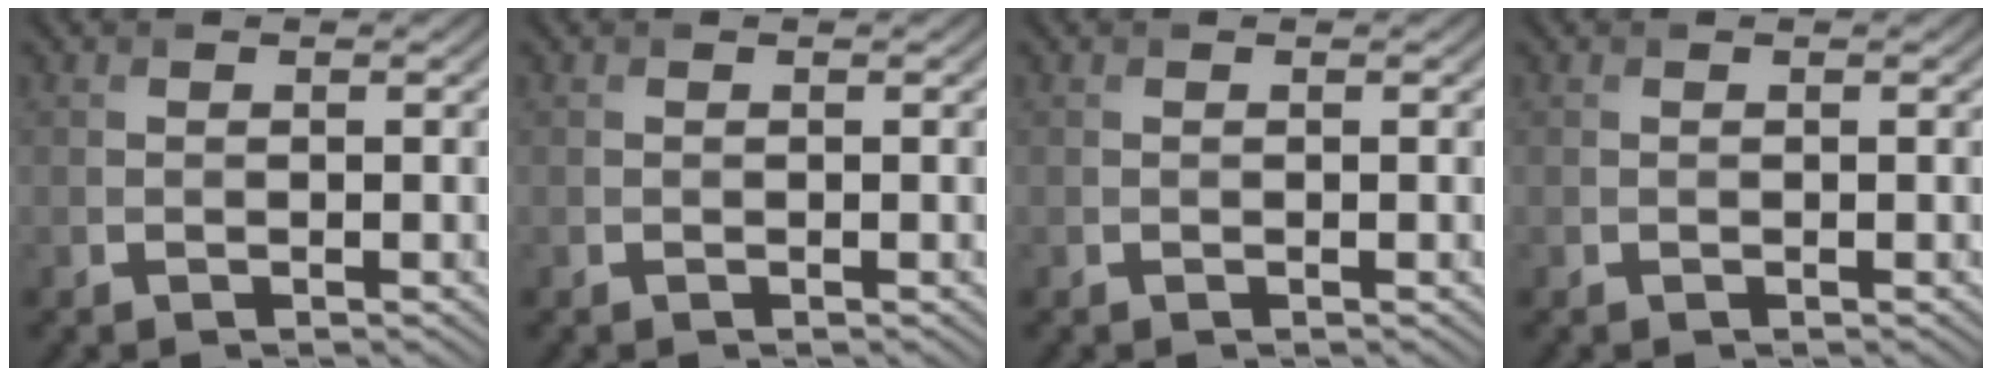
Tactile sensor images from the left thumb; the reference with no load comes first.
{"total": 0.0}
{"total": 0.0}
{"total": 0.0}